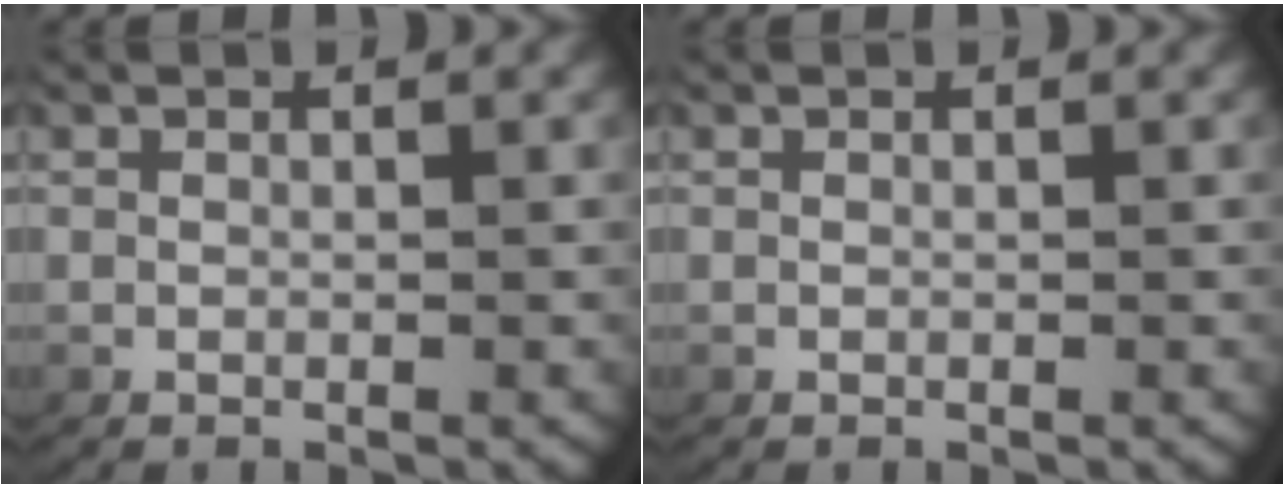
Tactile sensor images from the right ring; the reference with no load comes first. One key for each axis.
{"total": 0.0}